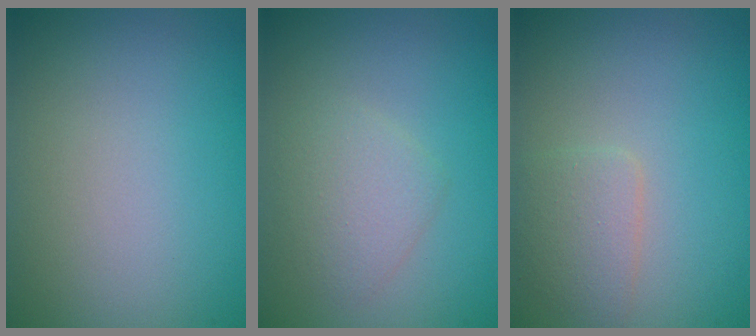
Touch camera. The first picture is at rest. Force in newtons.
{"total": 2.2, "press": 2.2, "slide": 0.1}
{"total": 2.0, "press": 2.0, "slide": 0.1}